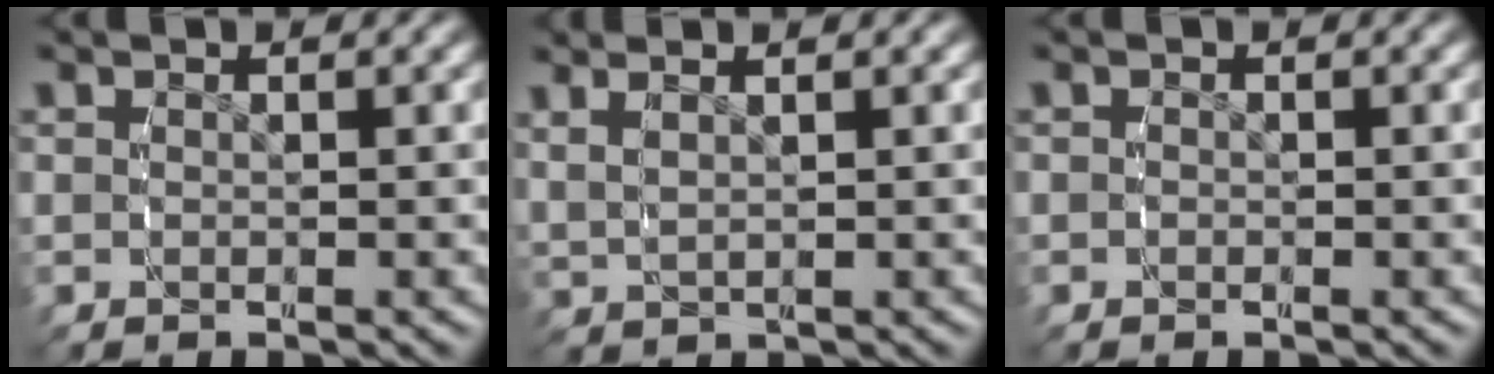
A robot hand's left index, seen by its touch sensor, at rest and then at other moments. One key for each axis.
{"total": 2.1, "fx": 1.3, "fy": 0.8, "fz": 1.4, "tx": -0.032, "ty": 0.001, "tz": 0.033}
{"total": 0.0}